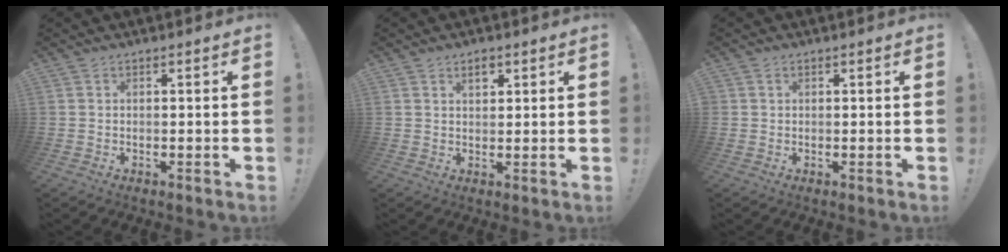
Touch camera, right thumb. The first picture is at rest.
{"total": 3.2, "force": [1.9, 1.8, 1.8], "torque": [-0.011, -0.011, 0.028]}
{"total": 0.6, "force": [0.3, 0.5, 0.1], "torque": [0.003, 0.000, 0.004]}